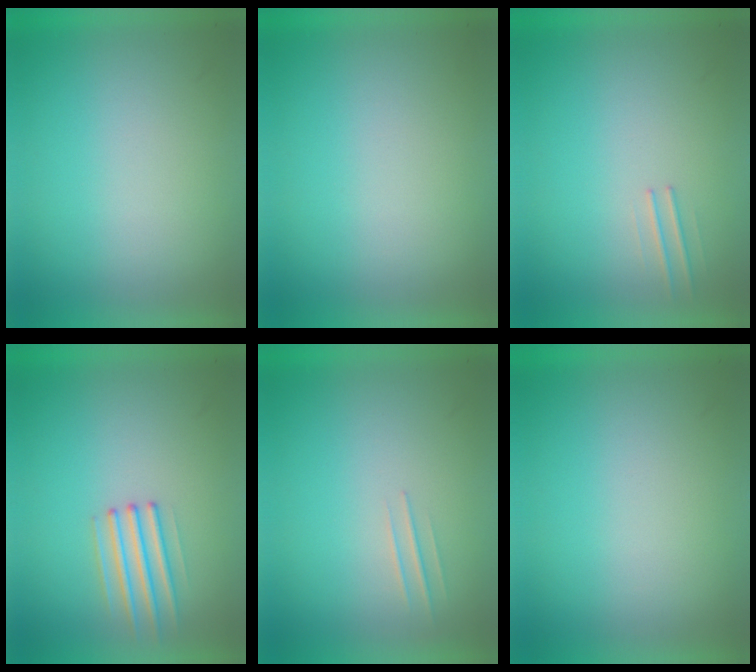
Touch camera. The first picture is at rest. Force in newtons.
{"total": 0.0}
{"total": 1.1}
{"total": 2.2}
{"total": 1.2}
{"total": 0.0}